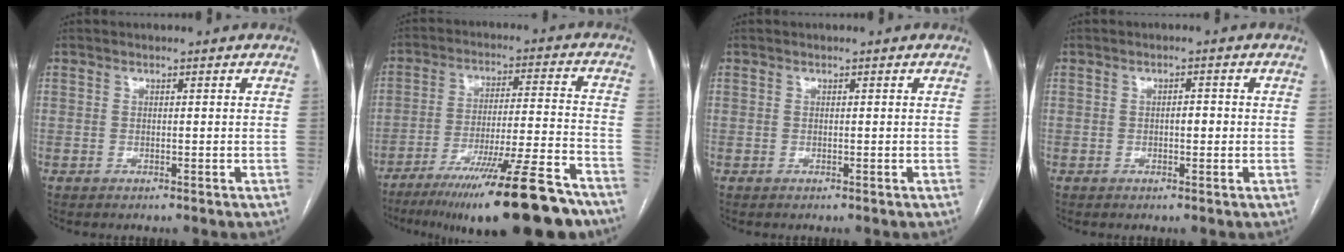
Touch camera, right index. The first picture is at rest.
{"total": 22.1, "force": [-16.7, 0.9, 14.4], "torque": [-0.174, -0.011, -0.264]}
{"total": 0.0}
{"total": 1.9, "force": [-0.1, 0.8, 1.7], "torque": [-0.026, 0.004, -0.001]}